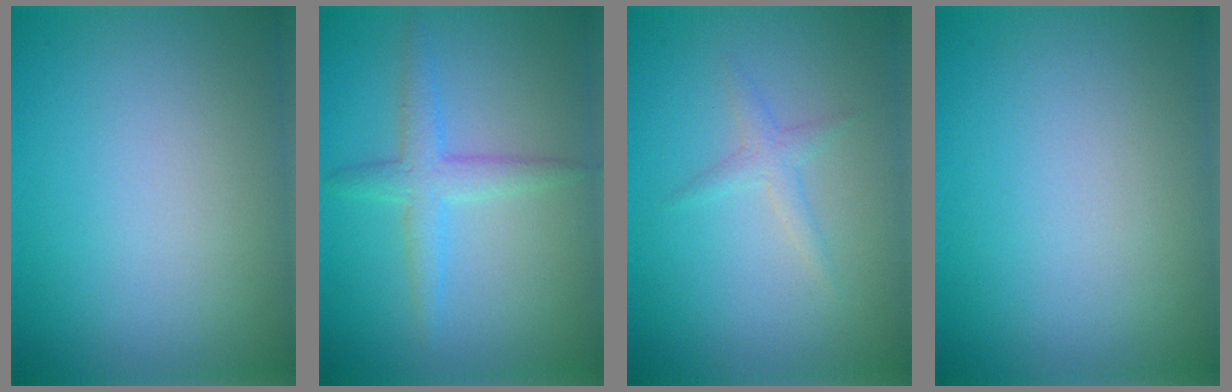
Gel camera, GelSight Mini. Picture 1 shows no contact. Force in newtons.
{"total": 2.7, "press": 2.7, "slide": 0.1}
{"total": 1.3, "press": 1.3, "slide": 0.0}
{"total": 0.0}